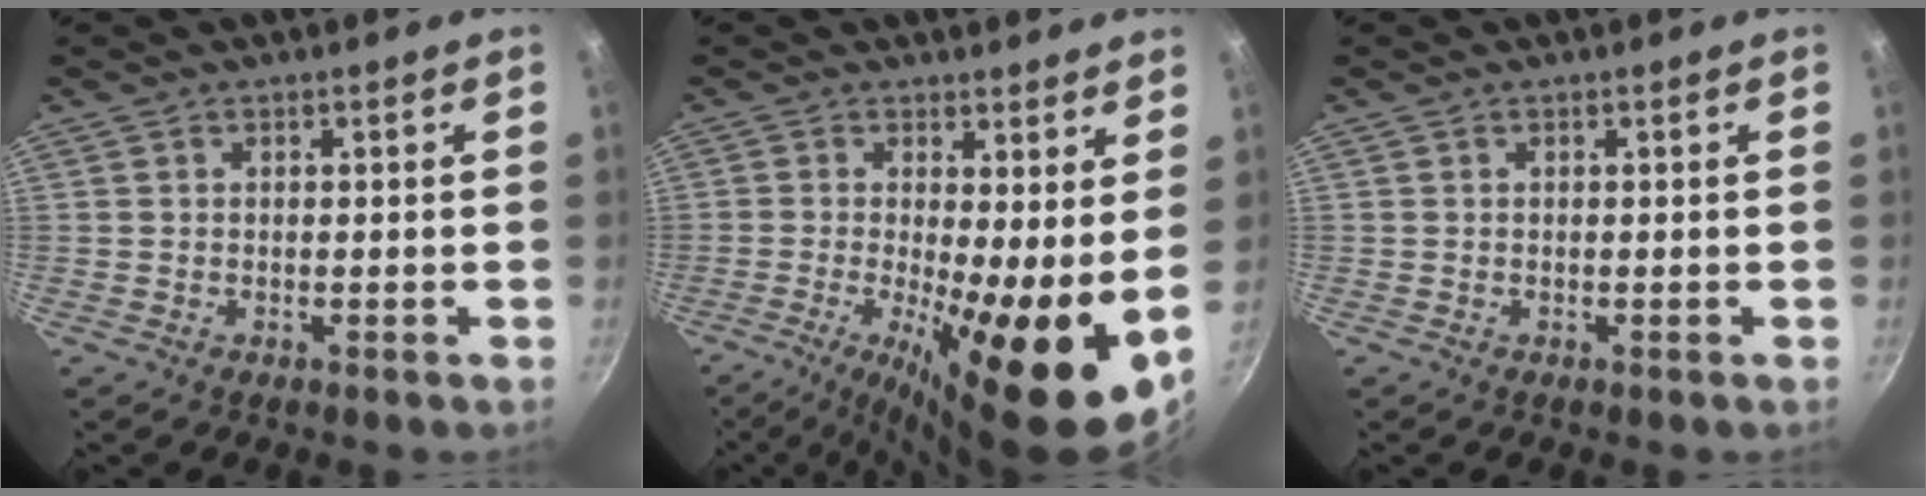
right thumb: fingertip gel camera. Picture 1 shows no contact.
{"total": 13.7, "force": [-1.3, 2.9, 13.3], "torque": [-0.211, -0.015, -0.025]}
{"total": 0.0}